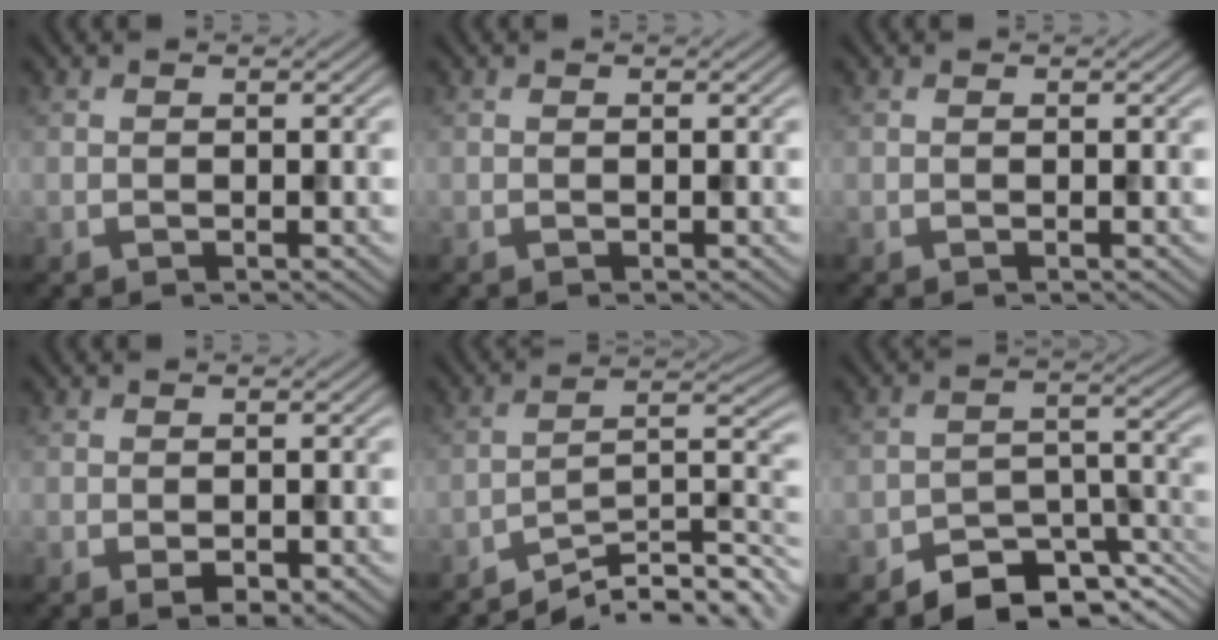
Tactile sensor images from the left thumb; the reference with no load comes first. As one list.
[{"total": 0.0}, {"total": 0.0}, {"total": 2.2, "force": [-0.9, 1.0, 1.7], "torque": [-0.028, -0.009, -0.010]}, {"total": 10.5, "force": [-8.1, 2.1, 6.3], "torque": [-0.093, 0.003, -0.143]}, {"total": 8.0, "force": [-6.2, 3.3, 3.7], "torque": [-0.041, -0.002, -0.114]}]